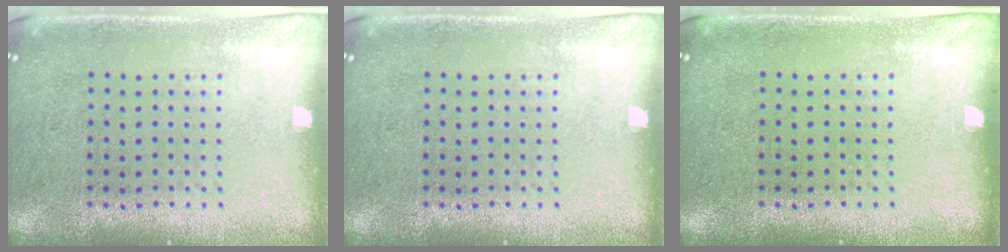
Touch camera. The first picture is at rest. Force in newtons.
{"total": 0.0}
{"total": 0.0}